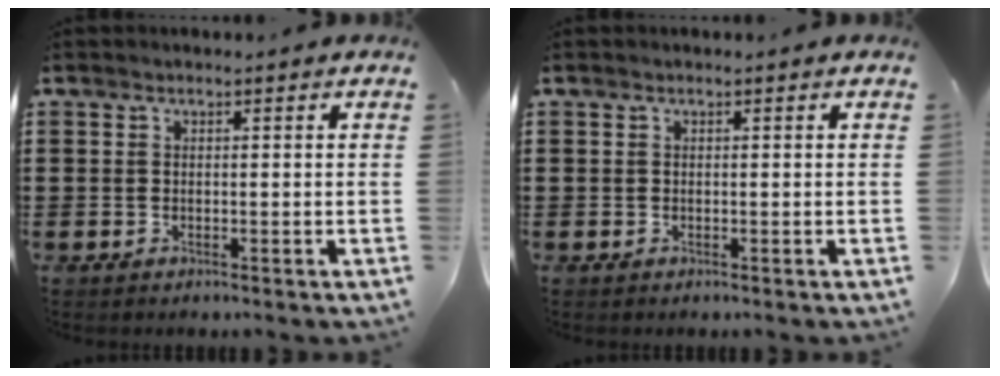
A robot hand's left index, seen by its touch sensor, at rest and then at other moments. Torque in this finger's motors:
{"motor_torque": [0.02, 0.03, 0.00, 0.01]}